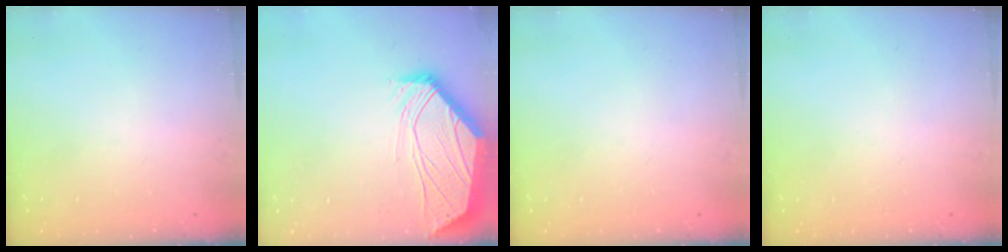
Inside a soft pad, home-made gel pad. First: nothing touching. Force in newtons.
{"total": 0.9, "press": 0.8, "slide": 0.4}
{"total": 0.0}
{"total": 0.0}